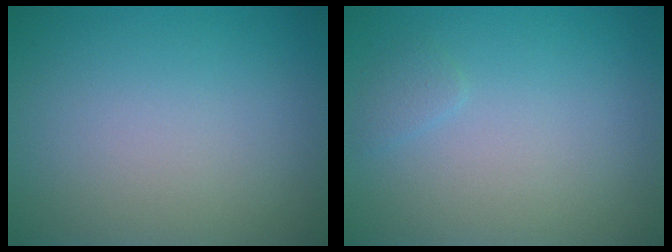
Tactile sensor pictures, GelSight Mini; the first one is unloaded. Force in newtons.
{"total": 0.8, "press": 0.8, "slide": 0.1}